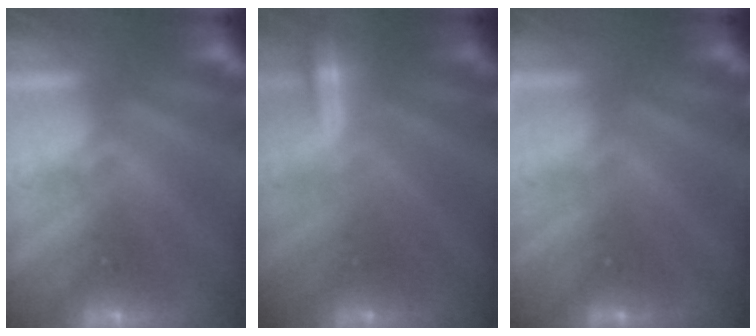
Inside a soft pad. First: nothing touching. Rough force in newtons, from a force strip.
{"total": 2.0}
{"total": 2.4}